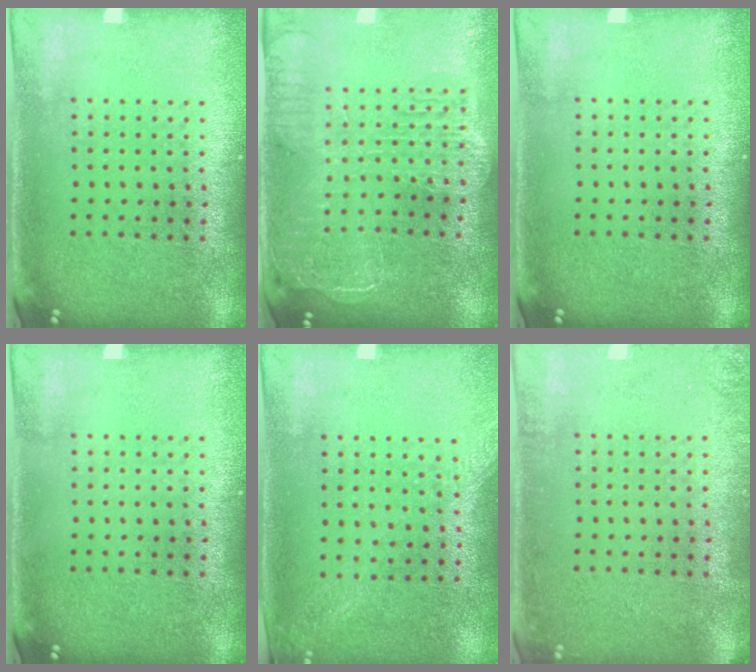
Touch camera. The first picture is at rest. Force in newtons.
{"total": 2.3, "press": 2.0, "slide": 1.1}
{"total": 0.0}
{"total": 0.0}
{"total": 1.4, "press": 1.3, "slide": 0.4}
{"total": 1.7, "press": 1.7, "slide": 0.3}